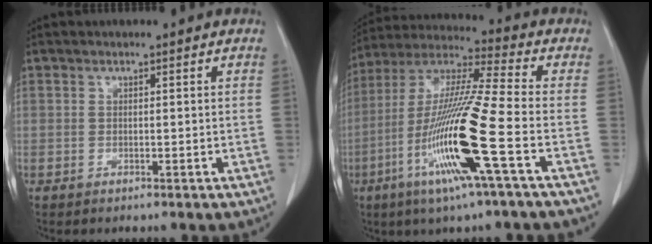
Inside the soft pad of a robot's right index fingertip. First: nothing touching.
{"total": 17.7, "force": [-6.2, -0.8, 16.5], "torque": [-0.339, -0.021, -0.127]}